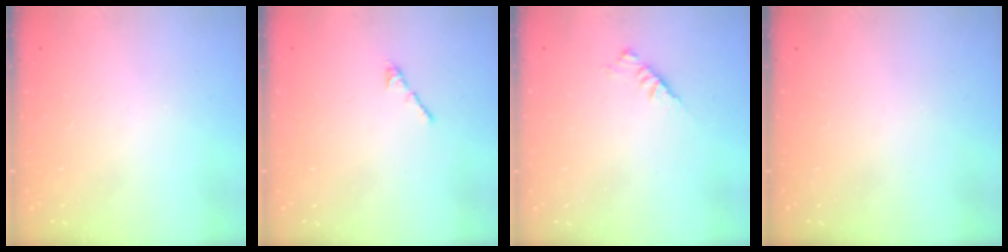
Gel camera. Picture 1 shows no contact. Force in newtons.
{"total": 2.7, "press": 2.6, "slide": 0.7}
{"total": 2.9, "press": 2.8, "slide": 0.7}
{"total": 0.0}